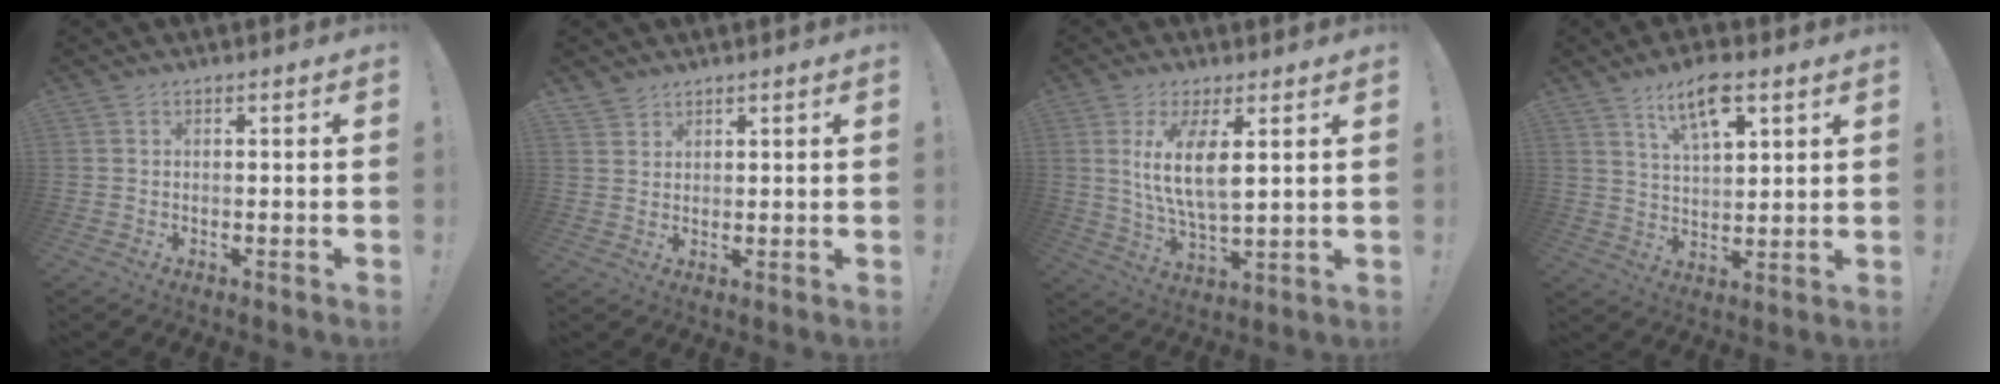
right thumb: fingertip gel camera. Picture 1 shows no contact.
{"total": 2.6, "force": [2.3, 1.2, 0.1], "torque": [0.008, -0.020, 0.041]}
{"total": 11.3, "force": [3.7, 3.9, 10.0], "torque": [-0.186, -0.022, 0.060]}
{"total": 10.4, "force": [5.9, 4.0, 7.6], "torque": [-0.116, -0.020, 0.101]}